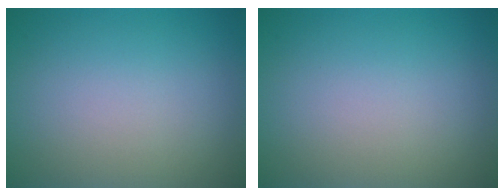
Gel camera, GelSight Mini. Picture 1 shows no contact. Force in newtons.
{"total": 0.0}